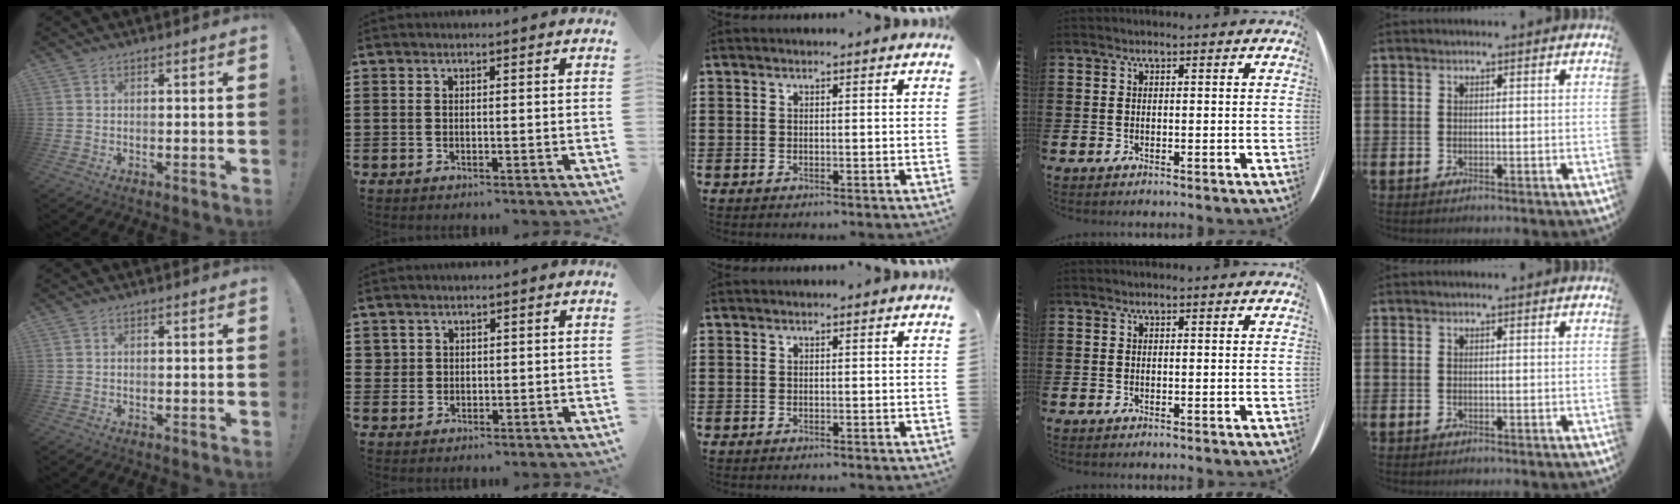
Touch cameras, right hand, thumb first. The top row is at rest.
{"index": {"total": 1.5, "force": [0.9, 1.3, 0.1], "torque": [-0.007, 0.006, 0.017]}}